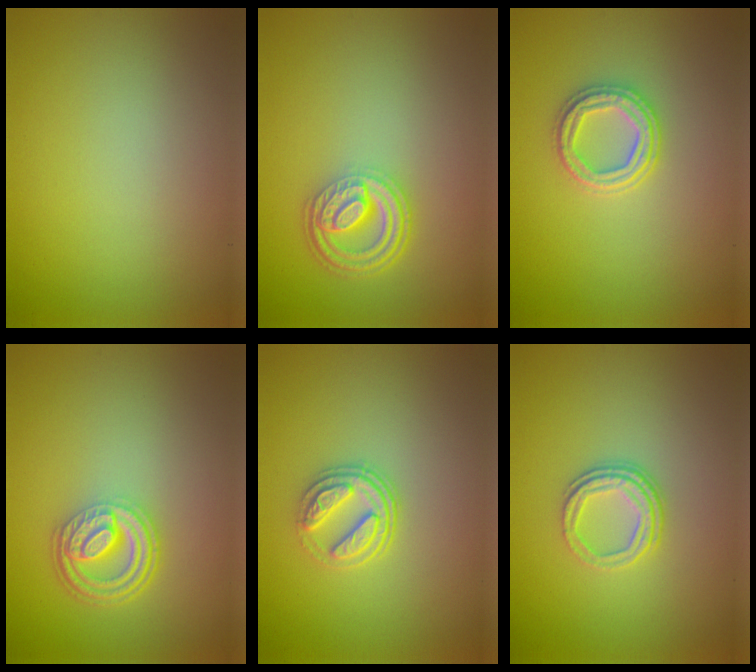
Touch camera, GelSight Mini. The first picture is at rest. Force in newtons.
{"total": 4.6, "press": 3.4, "slide": 3.1}
{"total": 2.8, "press": 2.7, "slide": 0.8}
{"total": 4.7, "press": 3.5, "slide": 3.1}
{"total": 3.1, "press": 2.6, "slide": 1.7}
{"total": 3.1, "press": 2.2, "slide": 2.2}